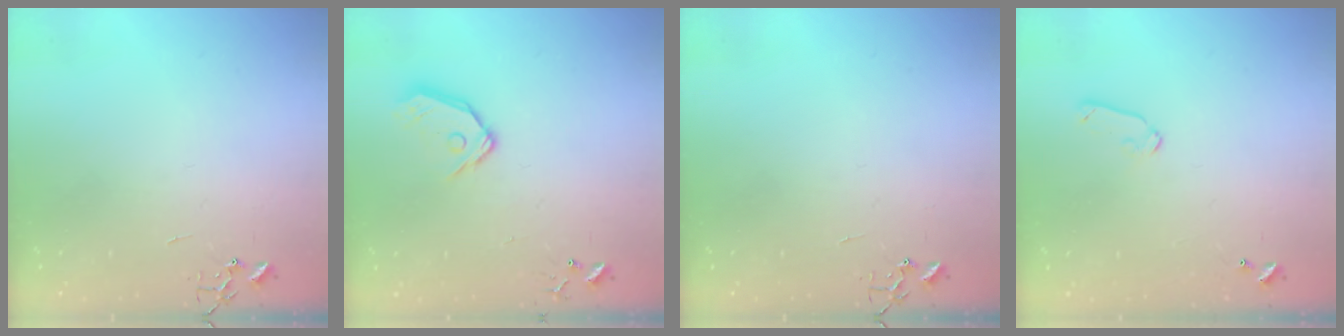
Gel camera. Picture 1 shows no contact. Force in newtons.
{"total": 10.3, "press": 10.2, "slide": 1.4}
{"total": 0.0}
{"total": 6.8, "press": 6.7, "slide": 1.0}